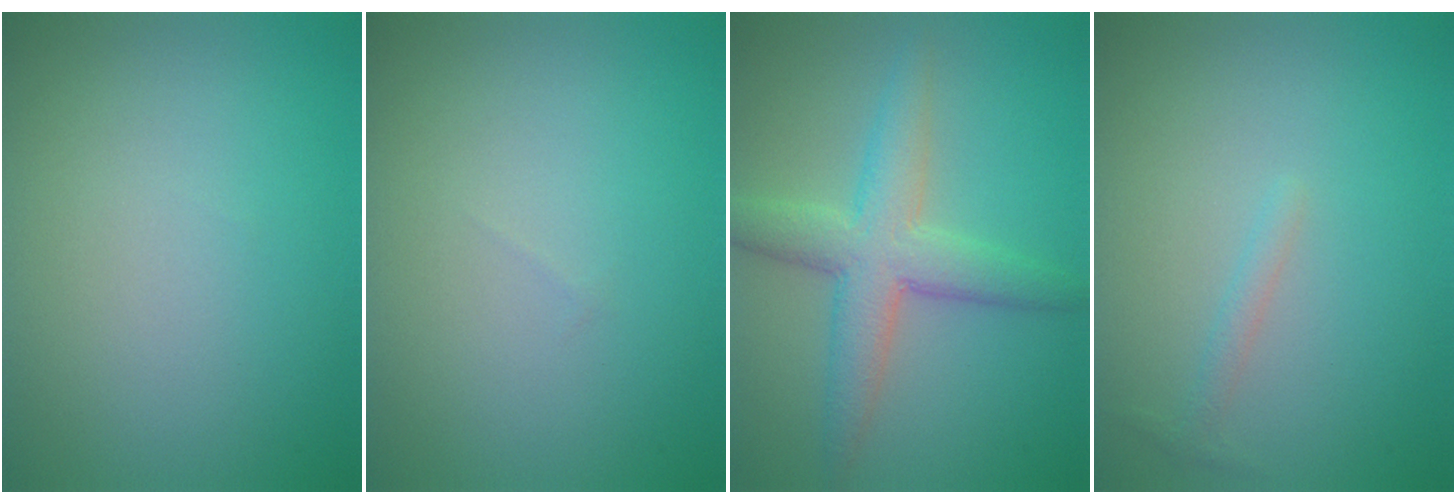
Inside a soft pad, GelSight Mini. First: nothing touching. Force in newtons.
{"total": 0.0}
{"total": 5.2, "press": 5.2, "slide": 0.3}
{"total": 0.9, "press": 0.9, "slide": 0.0}